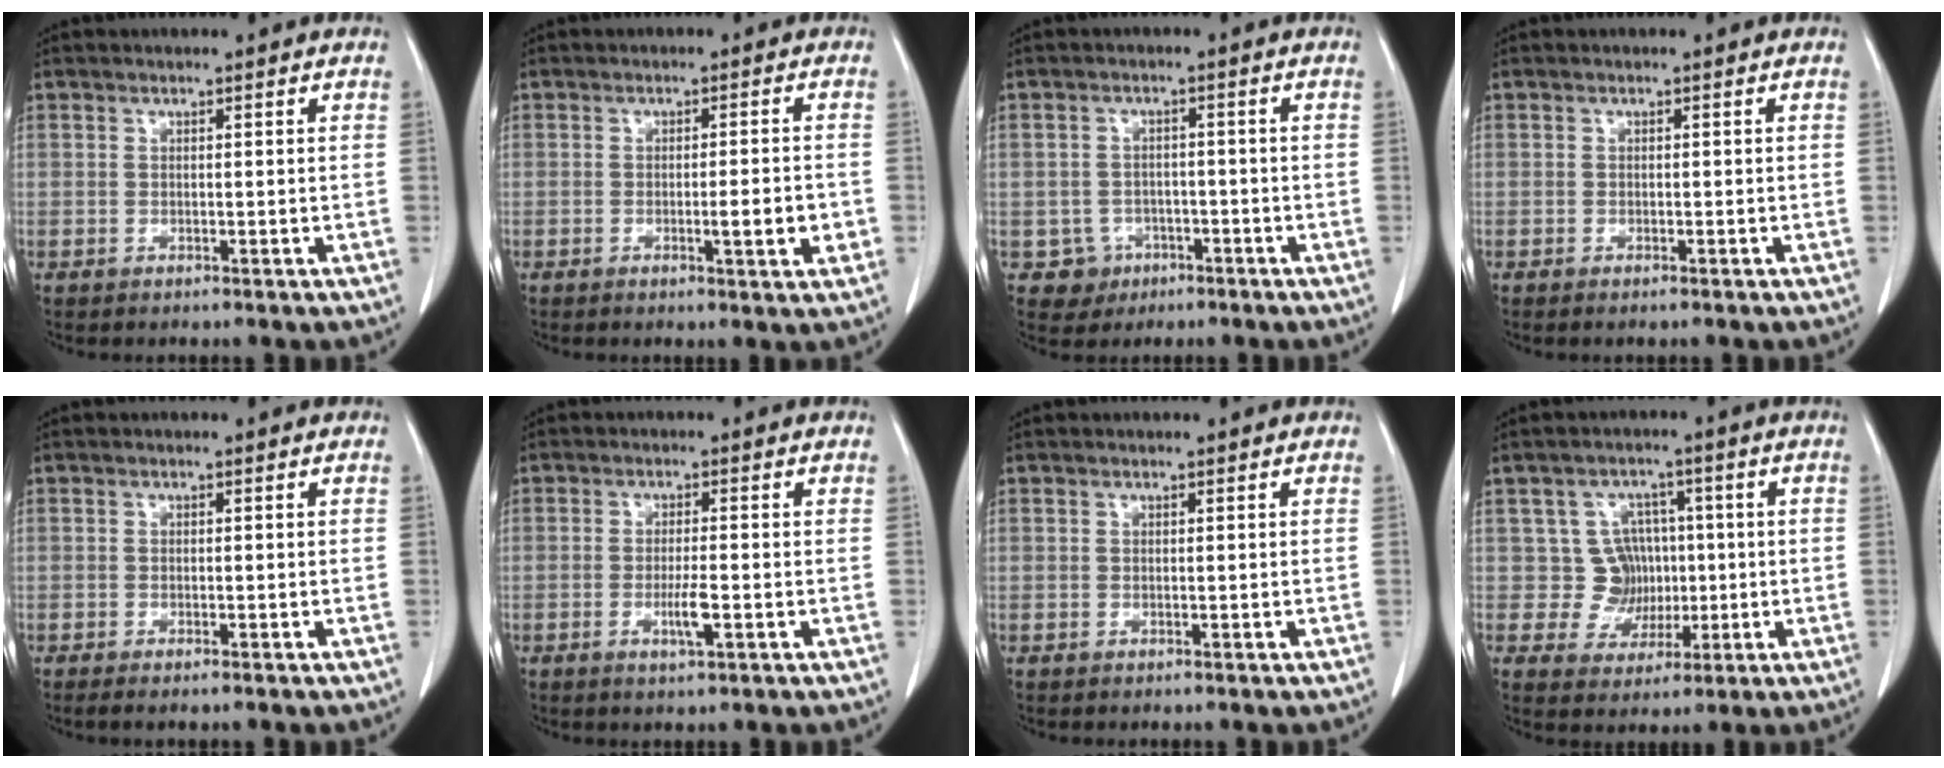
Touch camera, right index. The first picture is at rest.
{"total": 4.5, "force": [-1.2, 0.4, 4.3], "torque": [-0.060, -0.004, -0.015]}
{"total": 4.1, "force": [-1.7, 3.7, 0.0], "torque": [0.008, 0.015, -0.022]}
{"total": 0.7, "force": [-0.5, 0.1, 0.4], "torque": [-0.011, -0.002, -0.007]}
{"total": 1.6, "force": [-1.3, 0.2, 1.0], "torque": [-0.013, -0.003, -0.017]}
{"total": 3.4, "force": [-1.1, 0.3, 3.2], "torque": [-0.060, -0.004, -0.019]}
{"total": 0.0}
{"total": 5.9, "force": [0.2, 5.9, 0.8], "torque": [0.001, 0.020, 0.009]}